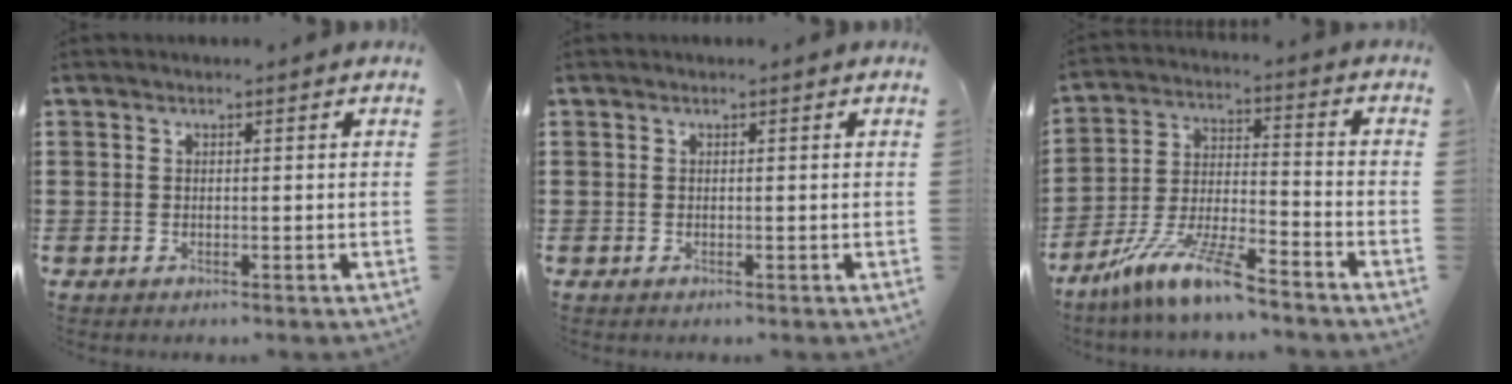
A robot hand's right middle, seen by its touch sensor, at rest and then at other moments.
{"total": 0.0}
{"total": 9.9, "force": [-8.3, 0.2, 5.4], "torque": [-0.113, 0.004, -0.167]}